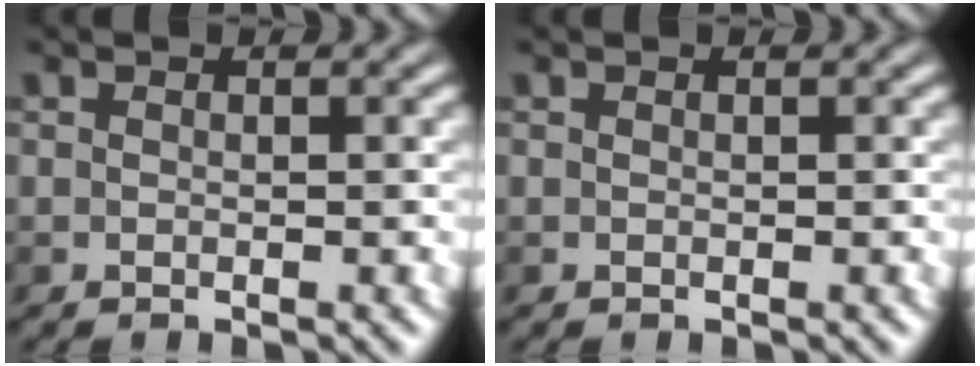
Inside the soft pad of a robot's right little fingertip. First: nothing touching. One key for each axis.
{"total": 0.0}